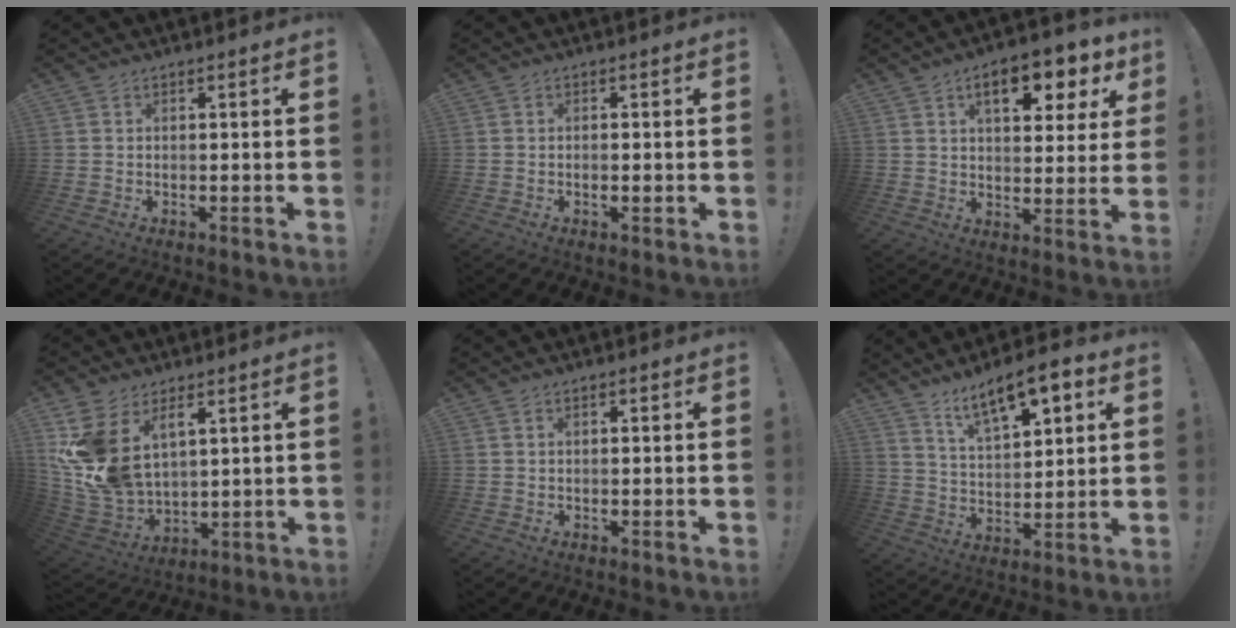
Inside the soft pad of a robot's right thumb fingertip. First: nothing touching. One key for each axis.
{"total": 1.4, "fx": -0.4, "fy": 0.5, "fz": 1.2, "tx": -0.018, "ty": 0.002, "tz": -0.007}
{"total": 12.1, "fx": 5.7, "fy": 5.1, "fz": 9.4, "tx": -0.127, "ty": -0.023, "tz": 0.088}
{"total": 14.1, "fx": 6.2, "fy": 9.0, "fz": 9.0, "tx": -0.195, "ty": -0.046, "tz": 0.118}
{"total": 0.7, "fx": 0.1, "fy": 0.4, "fz": 0.5, "tx": -0.002, "ty": 0.000, "tz": 0.000}
{"total": 12.9, "fx": 8.1, "fy": 4.8, "fz": 8.8, "tx": -0.130, "ty": -0.049, "tz": 0.134}